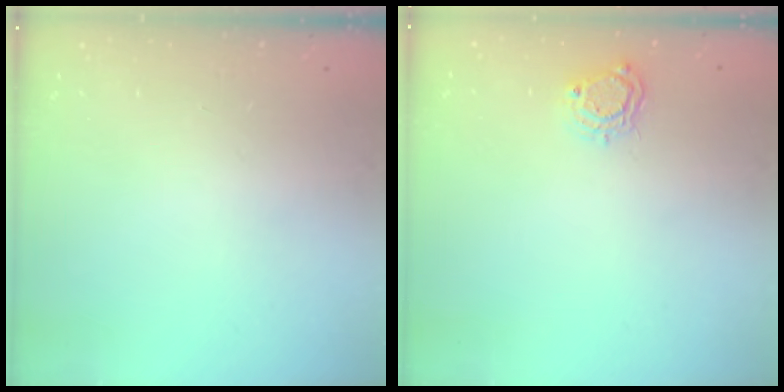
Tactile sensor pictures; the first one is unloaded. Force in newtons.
{"total": 5.5, "press": 5.5, "slide": 0.5}